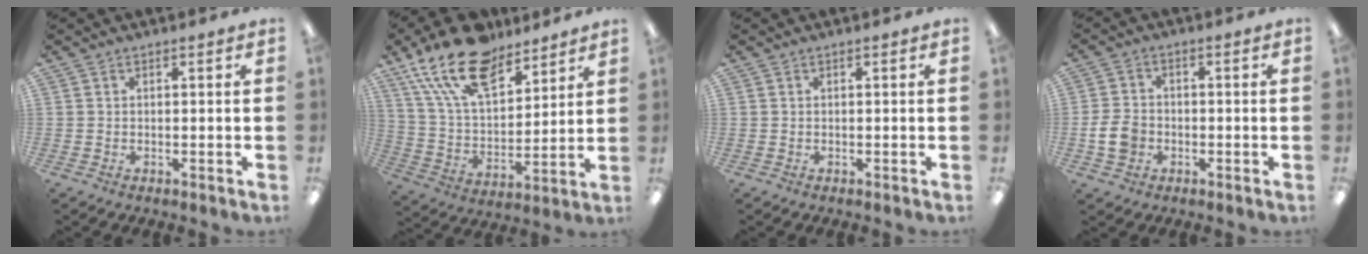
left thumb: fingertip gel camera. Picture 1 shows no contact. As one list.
[{"total": 18.9, "force": [13.1, 9.2, 10.0], "torque": [-0.189, -0.063, 0.238]}, {"total": 0.0}, {"total": 5.9, "force": [-1.5, 4.6, 3.4], "torque": [-0.076, 0.006, -0.029]}]